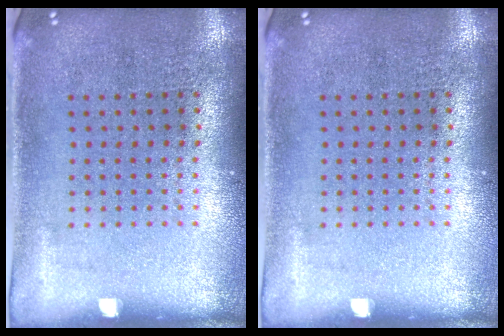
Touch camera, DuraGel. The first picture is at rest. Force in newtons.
{"total": 0.0}